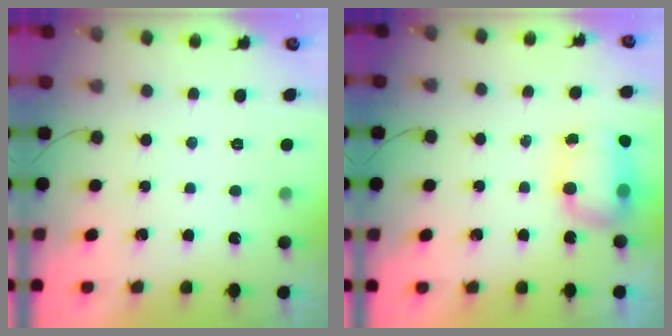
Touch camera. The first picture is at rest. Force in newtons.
{"total": 9.1, "press": 7.9, "slide": 4.4}